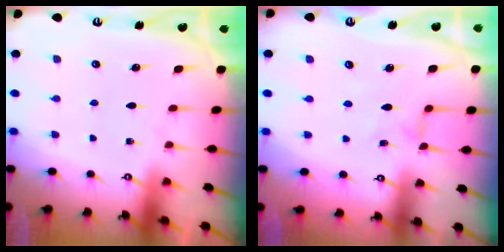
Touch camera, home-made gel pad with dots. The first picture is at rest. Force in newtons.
{"total": 0.9, "press": 0.9, "slide": 0.3}